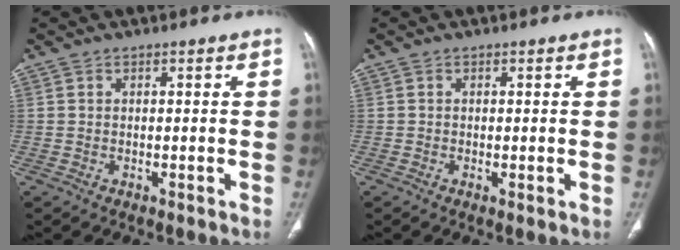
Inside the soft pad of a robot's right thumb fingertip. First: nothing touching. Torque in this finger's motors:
{"motor_torque": [-0.38, -0.09, -0.29, 0.00, -0.03]}